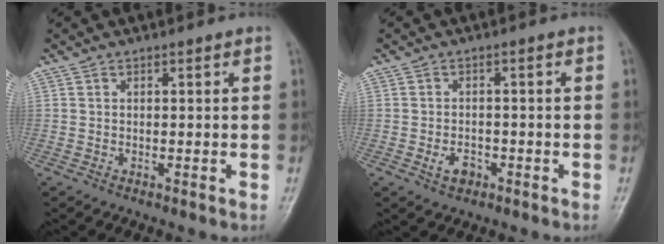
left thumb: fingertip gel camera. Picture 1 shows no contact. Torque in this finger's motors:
{"motor_torque": [0.02, 0.04, 0.07, 0.04, 0.00]}